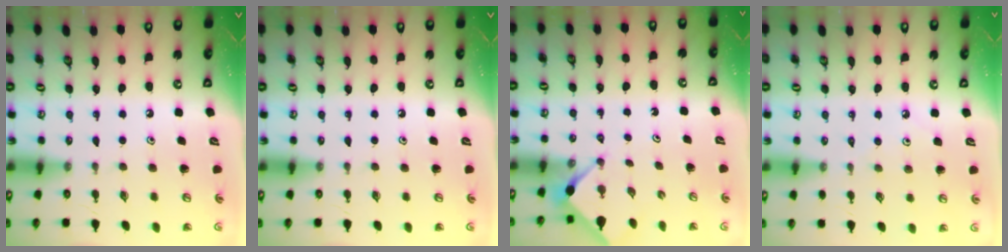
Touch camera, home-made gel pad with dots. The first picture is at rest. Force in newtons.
{"total": 0.0}
{"total": 2.9, "press": 2.8, "slide": 0.4}
{"total": 2.7, "press": 2.6, "slide": 0.5}